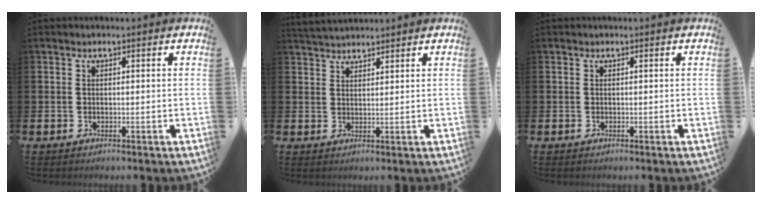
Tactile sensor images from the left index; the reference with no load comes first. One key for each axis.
{"total": 3.2, "fx": 3.2, "fy": 0.5, "fz": 0.3, "tx": -0.008, "ty": -0.012, "tz": 0.059}
{"total": 0.0}